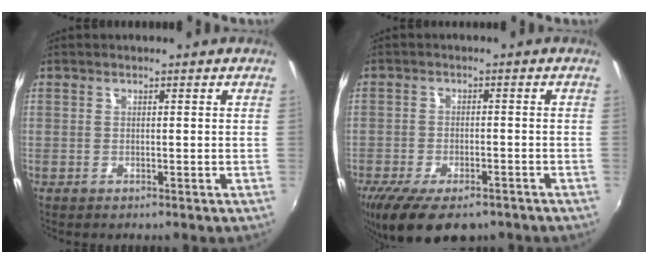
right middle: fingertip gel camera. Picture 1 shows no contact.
{"total": 12.3, "force": [-8.7, 5.0, 7.2], "torque": [-0.157, -0.034, -0.141]}